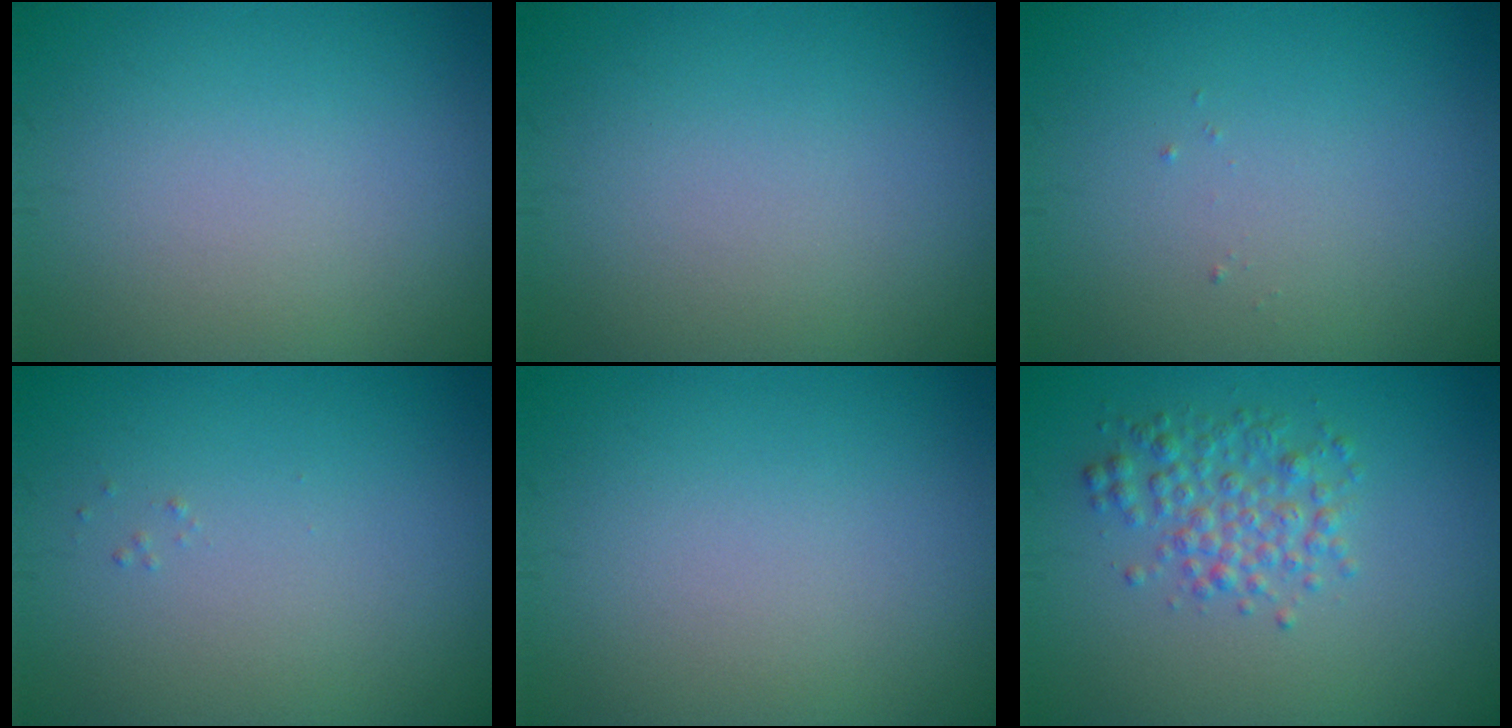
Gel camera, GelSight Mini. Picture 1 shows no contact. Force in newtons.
{"total": 0.0}
{"total": 0.0}
{"total": 0.0}
{"total": 0.0}
{"total": 2.9, "press": 2.9, "slide": 0.0}